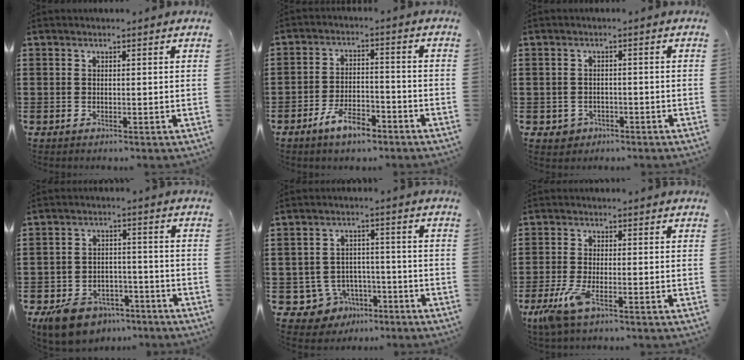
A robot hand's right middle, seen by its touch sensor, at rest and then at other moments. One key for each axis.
{"total": 6.5, "fx": -4.8, "fy": 2.1, "fz": 3.9, "tx": -0.075, "ty": 0.007, "tz": -0.089}
{"total": 1.4, "fx": -0.9, "fy": 1.1, "fz": 0.2, "tx": -0.011, "ty": -0.001, "tz": -0.022}
{"total": 6.7, "fx": -5.7, "fy": 2.7, "fz": 2.3, "tx": -0.061, "ty": 0.011, "tz": -0.112}
{"total": 5.3, "fx": -3.6, "fy": 3.7, "fz": 1.2, "tx": -0.046, "ty": 0.011, "tz": -0.068}
{"total": 4.7, "fx": -2.6, "fy": 1.1, "fz": 3.8, "tx": -0.103, "ty": -0.019, "tz": -0.053}